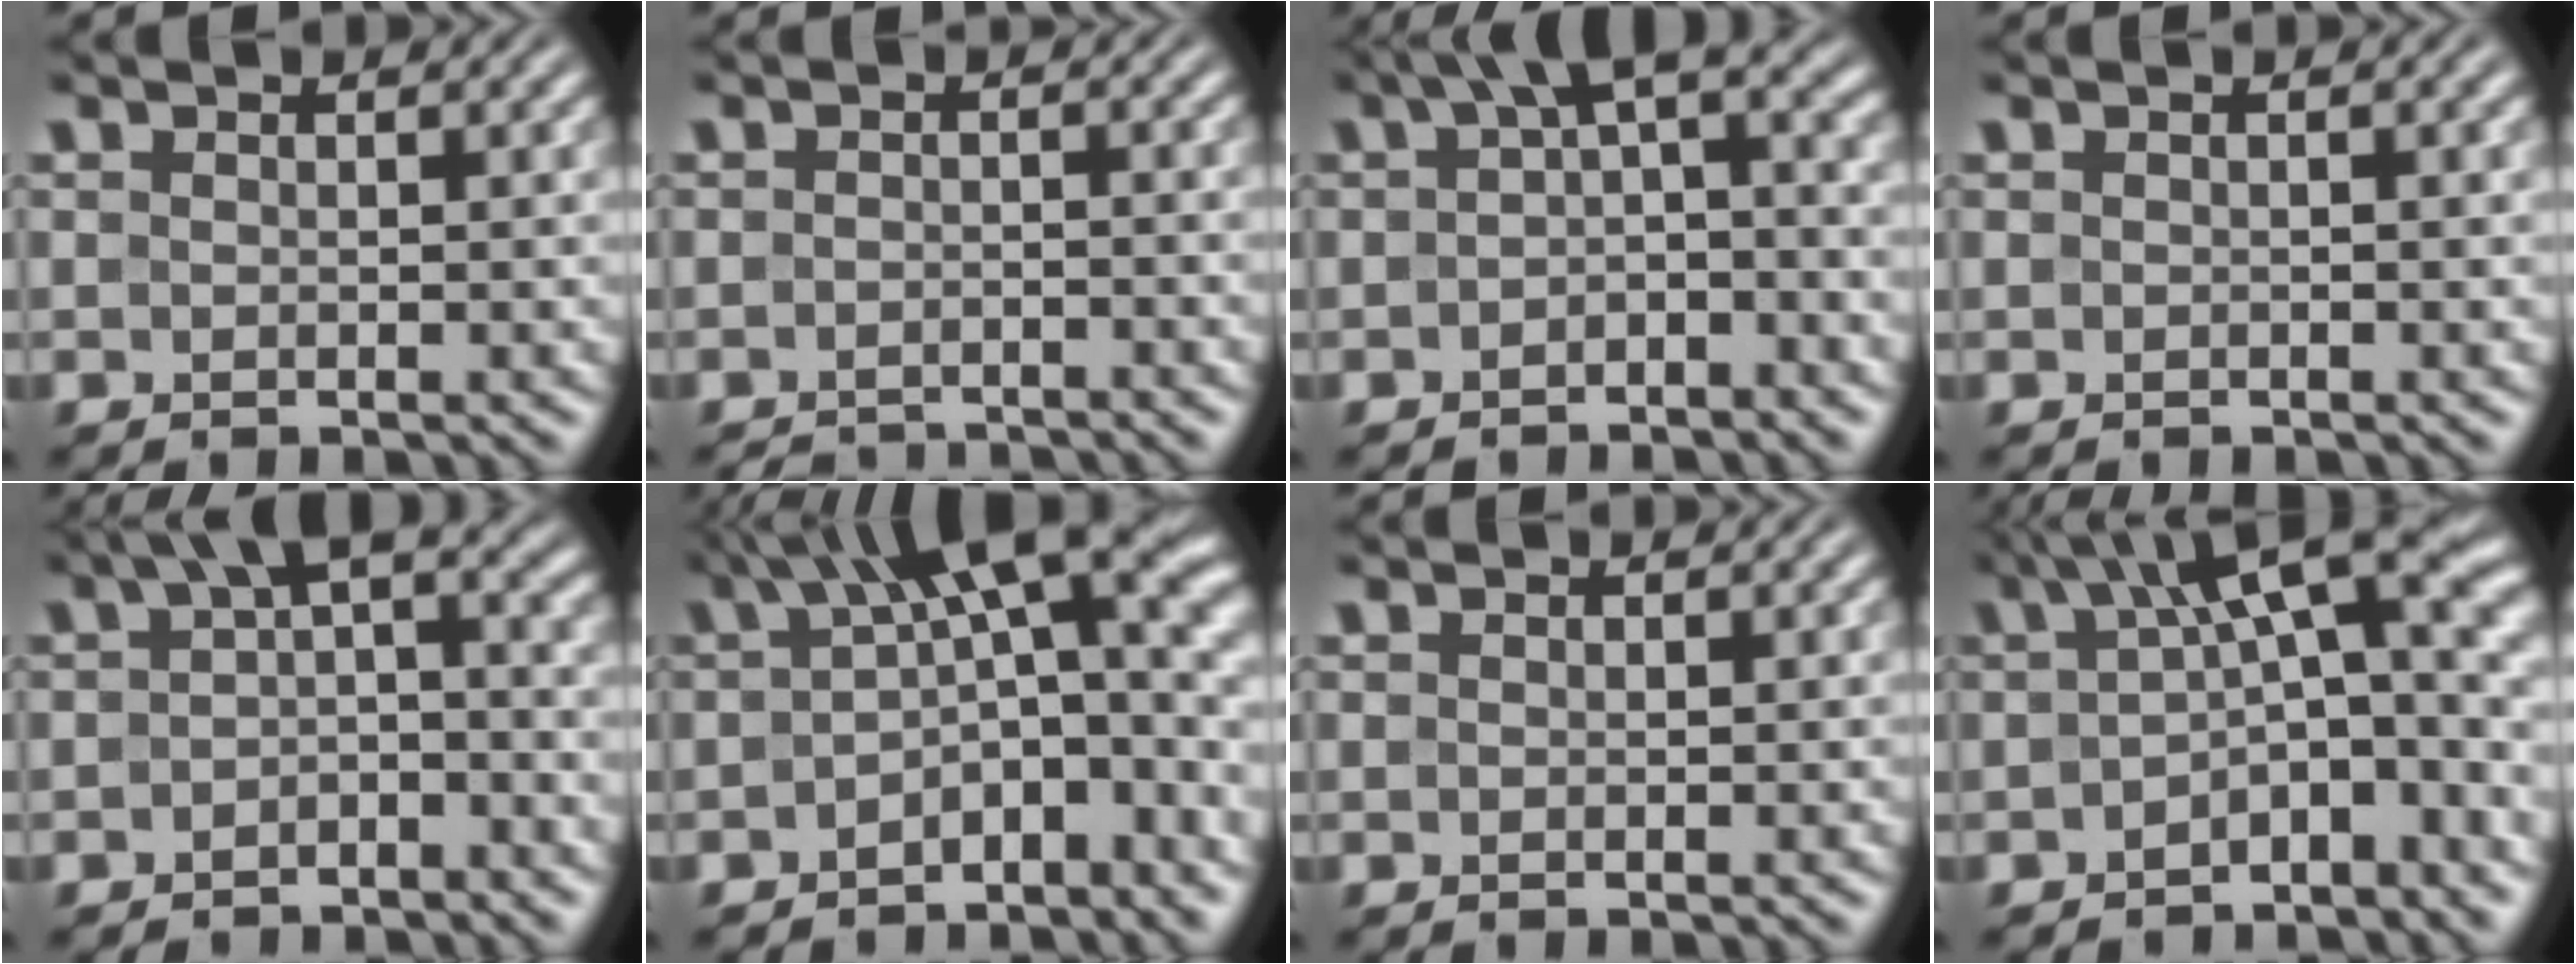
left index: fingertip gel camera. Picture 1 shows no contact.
{"total": 3.6, "force": [-3.5, 0.5, 0.9], "torque": [-0.014, -0.009, -0.057]}
{"total": 5.3, "force": [0.5, 2.4, 4.7], "torque": [-0.056, 0.015, -0.003]}
{"total": 0.6, "force": [0.0, 0.1, 0.5], "torque": [-0.009, 0.002, 0.000]}
{"total": 5.3, "force": [-0.2, 2.6, 4.6], "torque": [-0.056, 0.016, -0.018]}
{"total": 11.2, "force": [-0.5, 5.2, 9.9], "torque": [-0.120, 0.015, -0.019]}
{"total": 0.0}
{"total": 9.6, "force": [-0.3, 3.7, 8.8], "torque": [-0.115, 0.020, -0.016]}